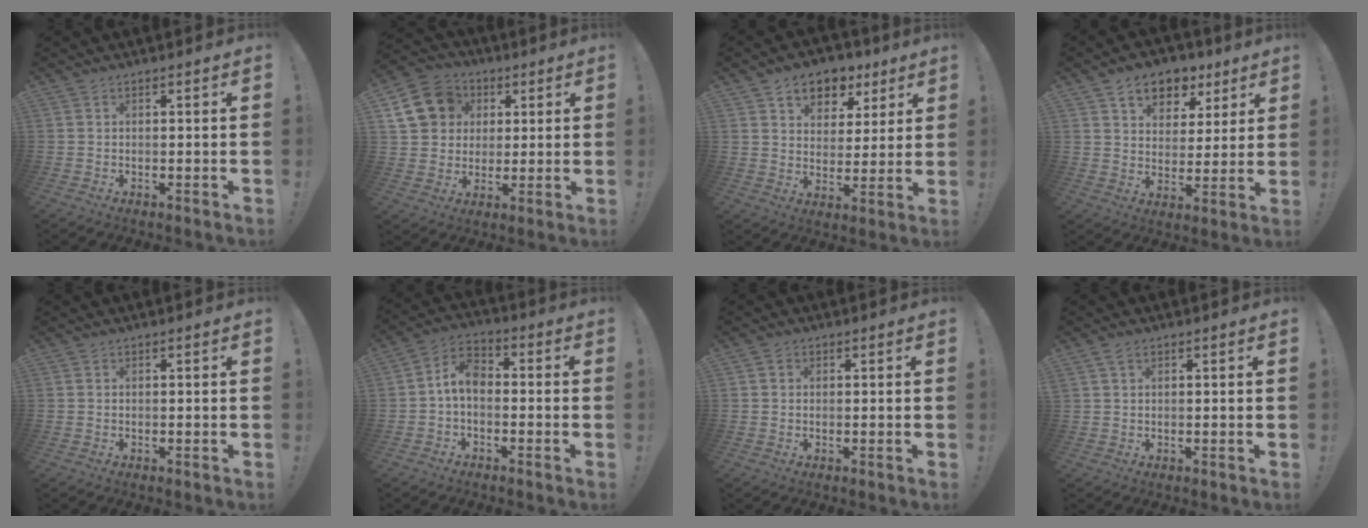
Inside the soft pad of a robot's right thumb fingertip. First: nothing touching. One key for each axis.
{"total": 15.1, "fx": 4.6, "fy": 13.0, "fz": 6.1, "tx": -0.087, "ty": -0.009, "tz": 0.101}
{"total": 8.9, "fx": 5.2, "fy": 6.6, "fz": 3.0, "tx": -0.040, "ty": -0.032, "tz": 0.100}
{"total": 10.0, "fx": 6.0, "fy": 6.9, "fz": 3.8, "tx": -0.058, "ty": -0.033, "tz": 0.116}
{"total": 0.0}
{"total": 7.3, "fx": -1.1, "fy": 4.5, "fz": 5.6, "tx": -0.106, "ty": 0.008, "tz": -0.018}
{"total": 1.0, "fx": 0.2, "fy": 1.0, "fz": 0.1, "tx": 0.004, "ty": 0.000, "tz": 0.003}
{"total": 2.1, "fx": 1.4, "fy": 1.0, "fz": 1.3, "tx": -0.026, "ty": 0.002, "tz": 0.025}